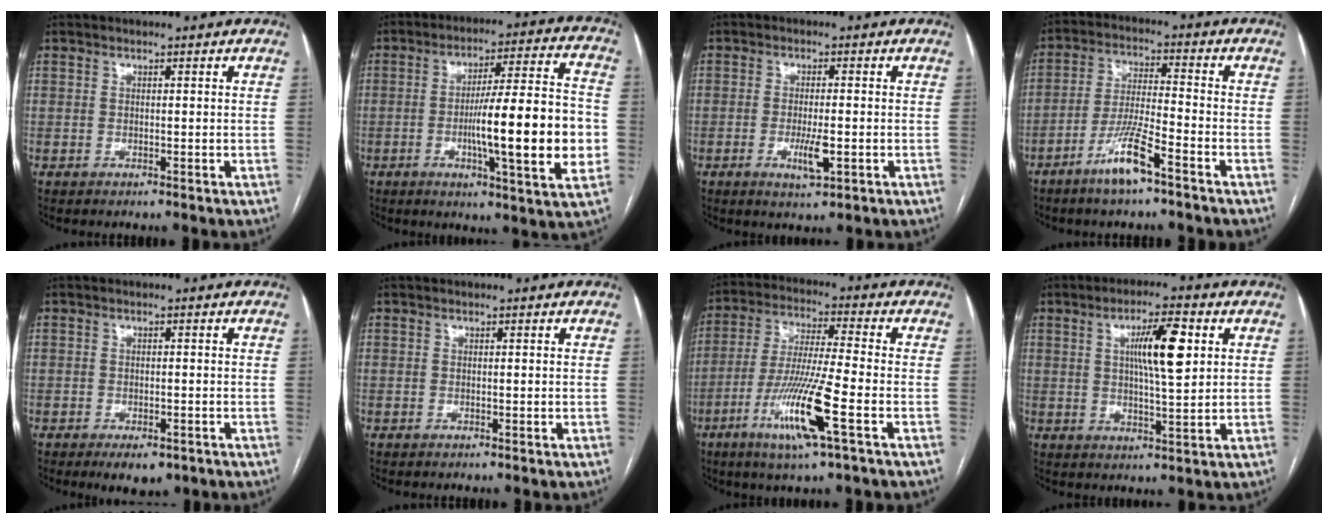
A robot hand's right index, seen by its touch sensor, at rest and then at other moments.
{"total": 18.0, "force": [-2.9, 1.2, 17.7], "torque": [-0.258, 0.005, -0.043]}
{"total": 4.3, "force": [-1.3, 0.9, 4.0], "torque": [-0.075, -0.005, -0.019]}
{"total": 8.2, "force": [-5.3, 0.4, 6.3], "torque": [-0.130, -0.008, -0.100]}
{"total": 4.4, "force": [-2.8, 2.2, 2.7], "torque": [-0.033, -0.002, -0.032]}
{"total": 0.0}
{"total": 12.9, "force": [-5.2, -0.1, 11.8], "torque": [-0.239, -0.021, -0.100]}
{"total": 8.7, "force": [2.4, 1.2, 8.3], "torque": [-0.142, 0.008, 0.042]}